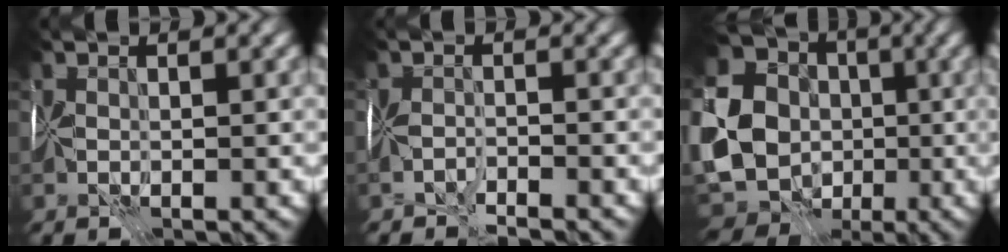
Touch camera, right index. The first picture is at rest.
{"total": 1.9, "force": [-1.9, 0.3, 0.3], "torque": [-0.001, 0.001, -0.038]}
{"total": 16.7, "force": [-3.3, 15.0, 6.6], "torque": [-0.178, -0.013, -0.070]}